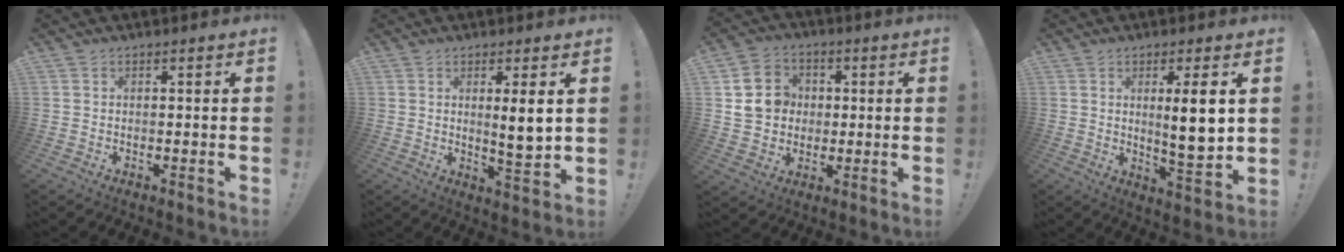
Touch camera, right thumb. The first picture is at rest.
{"total": 6.8, "force": [1.9, 0.7, 6.5], "torque": [-0.093, -0.018, 0.024]}
{"total": 12.1, "force": [2.2, 10.7, 5.4], "torque": [-0.092, 0.000, 0.049]}
{"total": 9.5, "force": [2.3, 1.2, 9.2], "torque": [-0.139, -0.014, 0.032]}